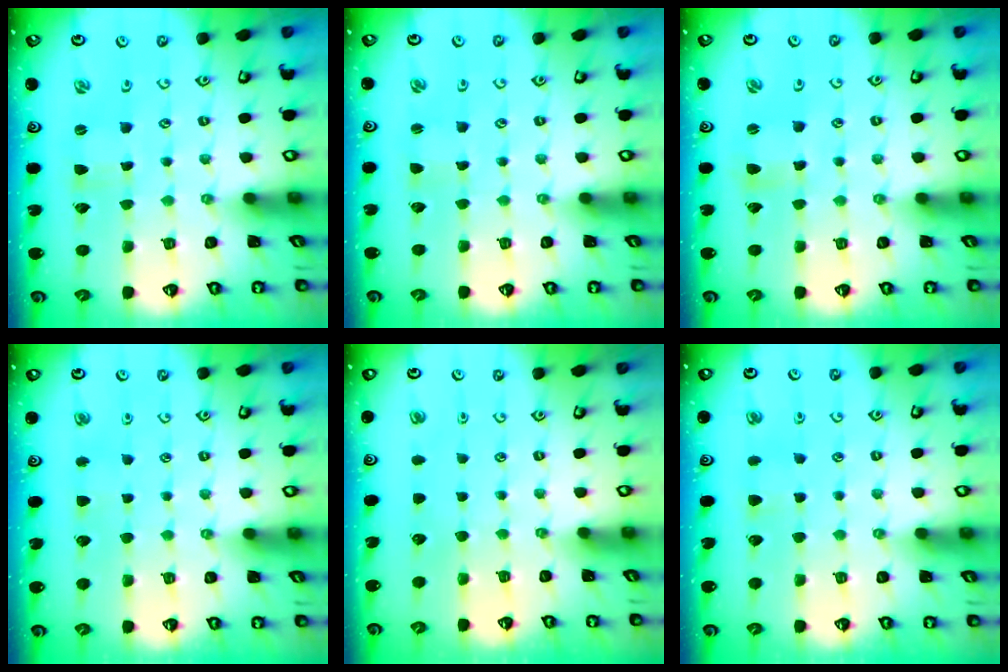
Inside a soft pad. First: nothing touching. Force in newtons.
{"total": 0.5, "press": 0.5, "slide": 0.1}
{"total": 2.0, "press": 2.0, "slide": 0.4}
{"total": 2.4, "press": 2.4, "slide": 0.3}
{"total": 0.0}
{"total": 3.6, "press": 3.6, "slide": 0.5}